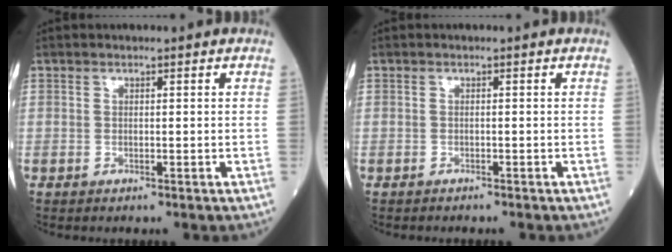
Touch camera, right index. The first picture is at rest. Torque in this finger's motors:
{"motor_torque": [0.05, -0.03, -0.02, 0.01]}